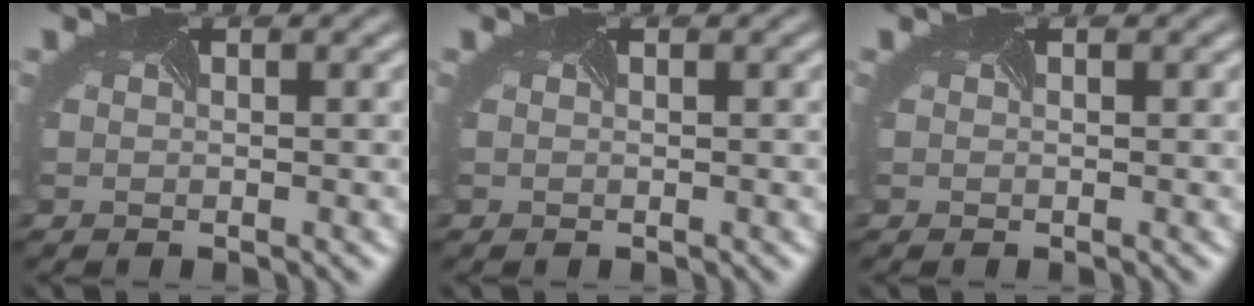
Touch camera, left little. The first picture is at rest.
{"total": 0.0}
{"total": 0.0}